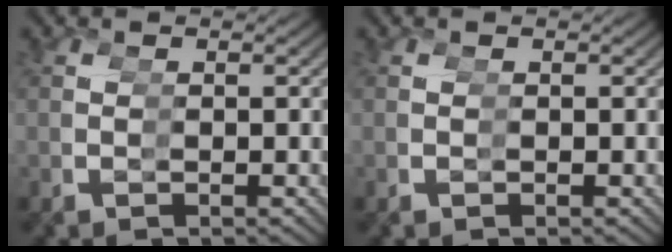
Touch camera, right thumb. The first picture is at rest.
{"total": 0.0}